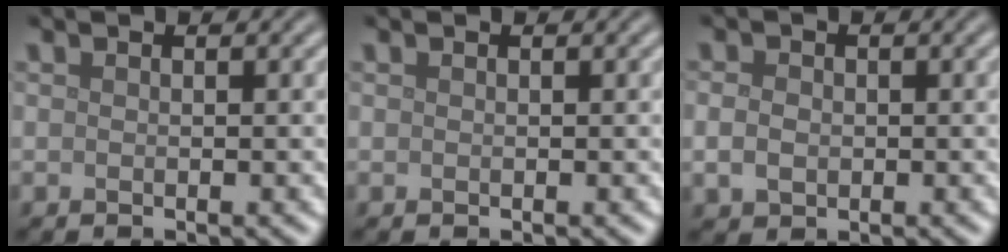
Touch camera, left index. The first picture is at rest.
{"total": 0.0}
{"total": 2.0, "force": [-0.1, 1.6, 1.2], "torque": [-0.023, 0.000, -0.006]}